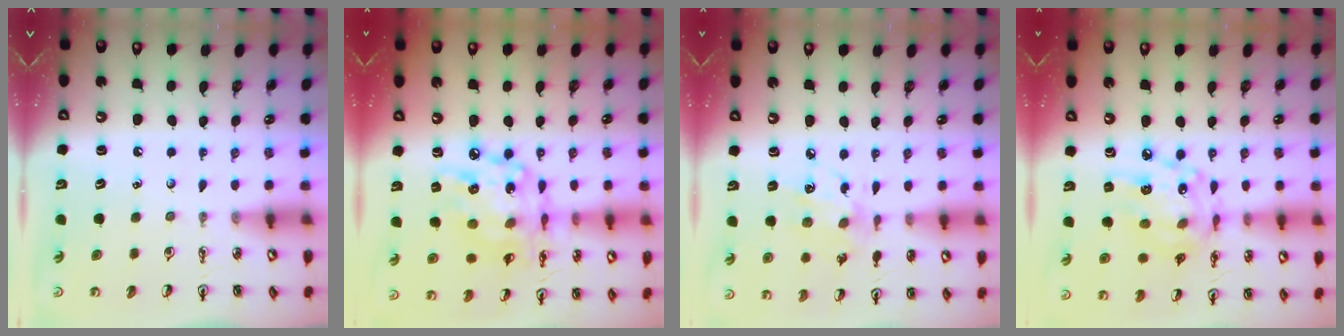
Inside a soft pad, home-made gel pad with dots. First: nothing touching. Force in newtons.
{"total": 15.3, "press": 15.3, "slide": 1.1}
{"total": 7.7, "press": 7.7, "slide": 0.6}
{"total": 15.5, "press": 15.4, "slide": 0.9}